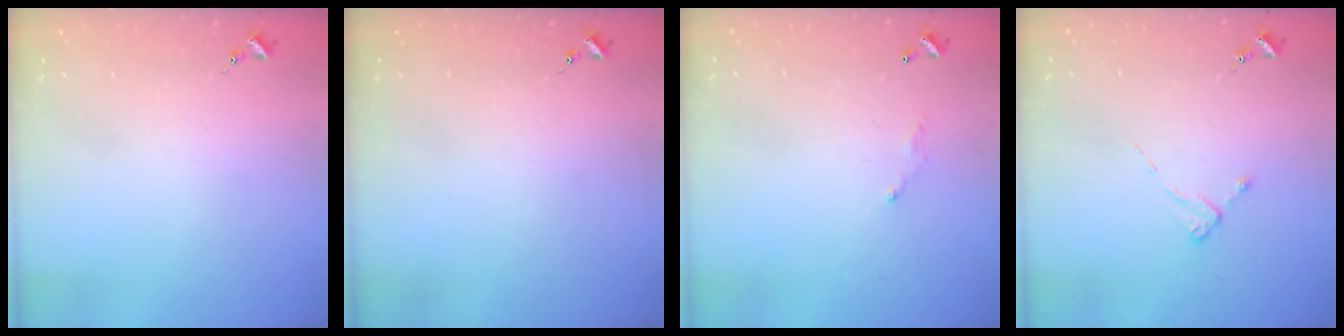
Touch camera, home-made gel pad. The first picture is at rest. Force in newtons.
{"total": 0.0}
{"total": 4.0, "press": 4.0, "slide": 0.2}
{"total": 2.3, "press": 2.3, "slide": 0.3}